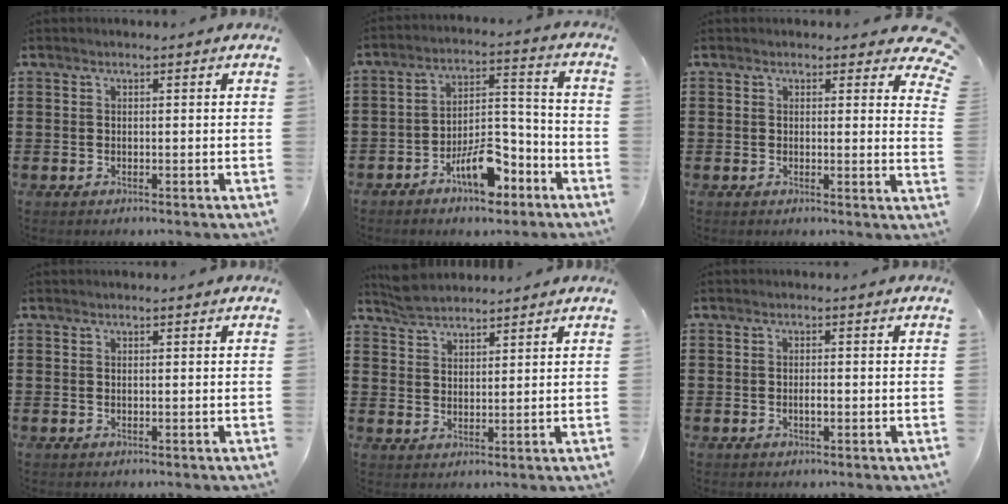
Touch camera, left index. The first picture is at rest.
{"total": 9.3, "force": [-5.8, 4.0, 6.0], "torque": [-0.095, 0.027, -0.100]}
{"total": 2.4, "force": [2.0, 0.7, 0.9], "torque": [-0.011, -0.007, 0.035]}
{"total": 0.0}
{"total": 3.6, "force": [3.4, 1.1, 0.5], "torque": [-0.021, -0.002, 0.065]}
{"total": 1.4, "force": [-0.3, 0.4, 1.3], "torque": [-0.025, -0.001, -0.005]}